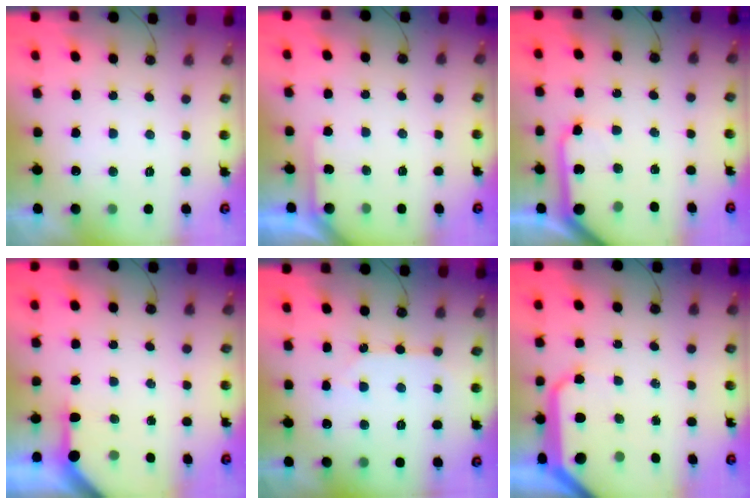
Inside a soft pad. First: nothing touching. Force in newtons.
{"total": 3.1, "press": 3.1, "slide": 0.3}
{"total": 10.3, "press": 10.3, "slide": 1.0}
{"total": 3.3, "press": 3.3, "slide": 0.3}
{"total": 2.1, "press": 2.1, "slide": 0.3}
{"total": 13.8, "press": 13.7, "slide": 1.6}